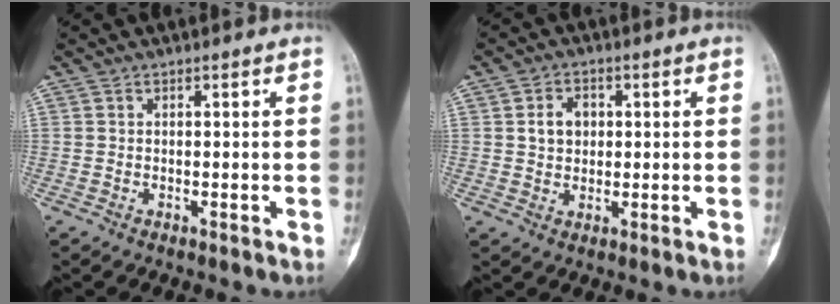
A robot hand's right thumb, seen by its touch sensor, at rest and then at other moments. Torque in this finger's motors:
{"motor_torque": [0.24, 0.10, 0.10, -0.16, 0.08]}